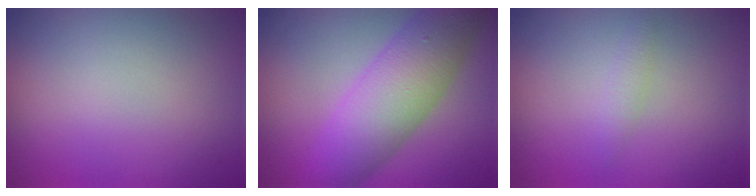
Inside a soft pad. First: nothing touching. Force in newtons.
{"total": 8.1, "press": 8.1, "slide": 0.1}
{"total": 1.0, "press": 1.0, "slide": 0.1}